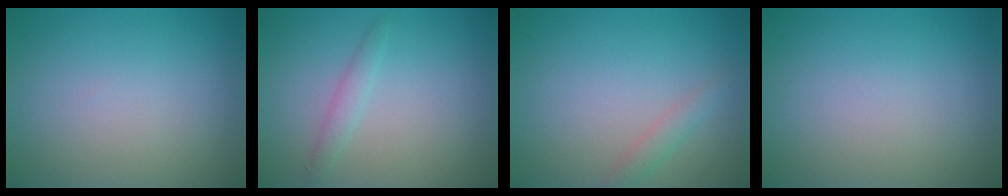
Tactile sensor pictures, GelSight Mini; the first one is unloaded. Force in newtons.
{"total": 1.3, "press": 1.2, "slide": 0.0}
{"total": 1.3, "press": 1.3, "slide": 0.1}
{"total": 0.0}